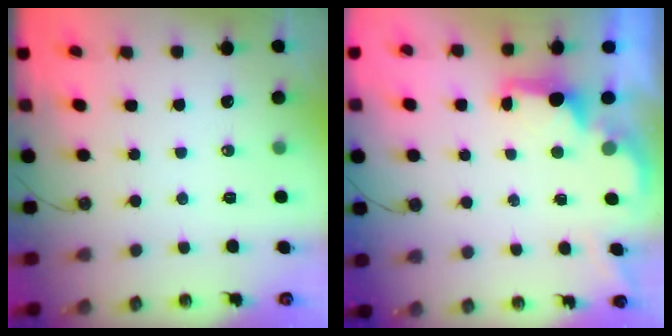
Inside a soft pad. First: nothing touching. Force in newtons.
{"total": 2.1, "press": 1.9, "slide": 0.8}